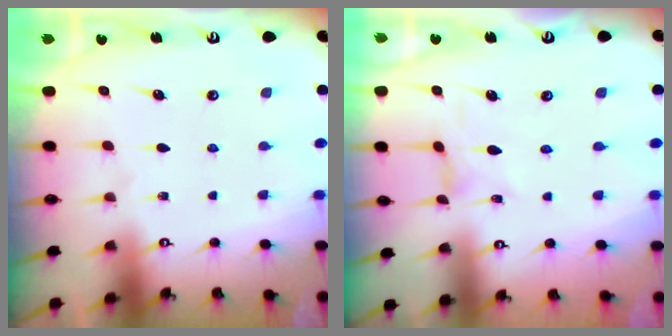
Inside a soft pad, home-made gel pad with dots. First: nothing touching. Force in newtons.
{"total": 0.6, "press": 0.6, "slide": 0.2}